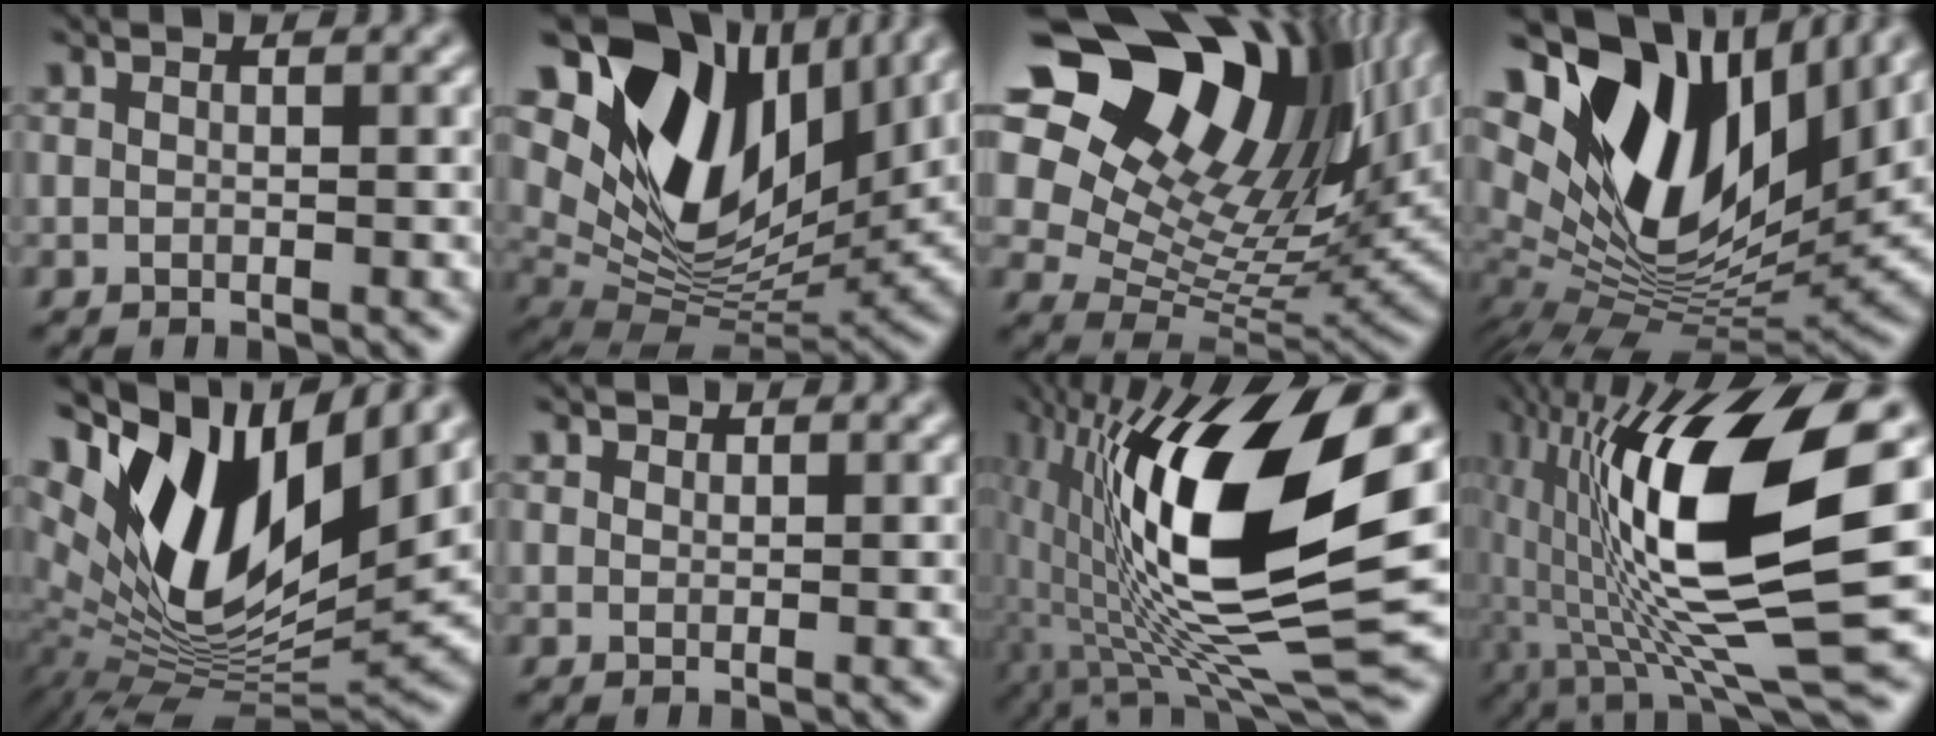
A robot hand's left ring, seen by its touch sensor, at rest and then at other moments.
{"total": 15.0, "force": [6.9, 8.7, 10.1], "torque": [-0.181, 0.022, 0.124]}
{"total": 17.7, "force": [9.2, 10.0, 11.3], "torque": [-0.192, 0.030, 0.161]}
{"total": 14.7, "force": [5.3, 8.1, 11.1], "torque": [-0.213, 0.013, 0.090]}
{"total": 14.0, "force": [5.2, 6.4, 11.3], "torque": [-0.215, 0.005, 0.096]}
{"total": 1.2, "force": [0.8, 0.8, 0.3], "torque": [-0.002, 0.007, 0.003]}
{"total": 15.4, "force": [2.5, 5.0, 14.4], "torque": [-0.244, -0.005, 0.037]}
{"total": 14.1, "force": [1.4, 4.0, 13.5], "torque": [-0.235, -0.009, 0.026]}